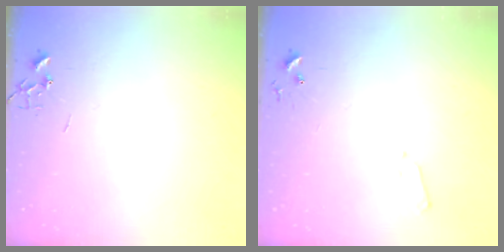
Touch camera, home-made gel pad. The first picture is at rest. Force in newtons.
{"total": 6.0, "press": 6.0, "slide": 0.6}